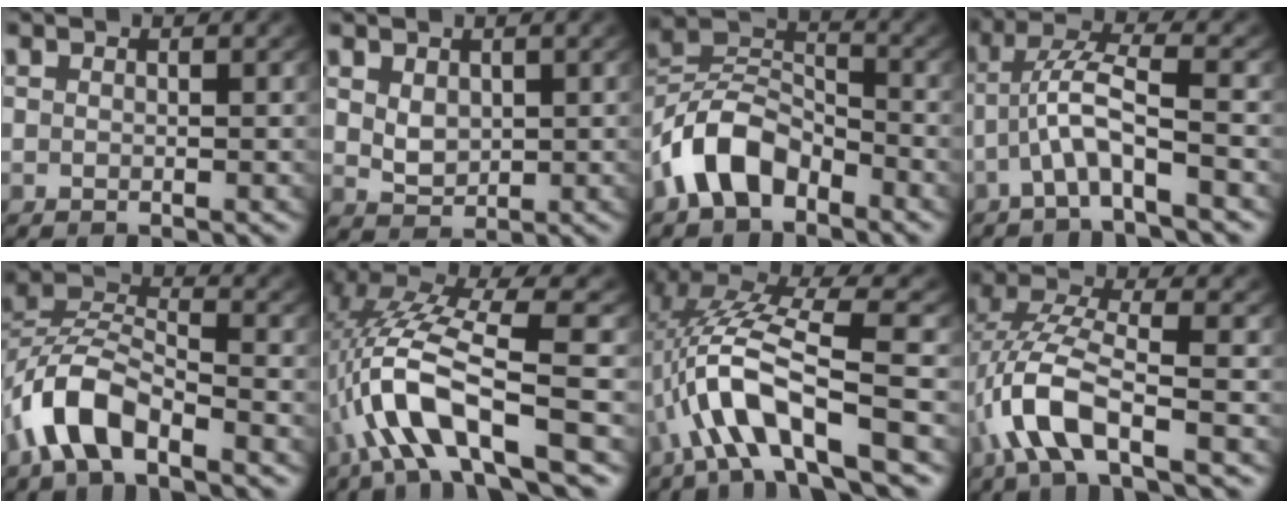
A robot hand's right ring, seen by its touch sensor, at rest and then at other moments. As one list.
[{"total": 2.6, "force": [0.5, 1.9, 1.6], "torque": [-0.040, -0.020, 0.026]}, {"total": 6.7, "force": [-3.0, 4.5, 3.8], "torque": [-0.077, -0.011, -0.055]}, {"total": 3.9, "force": [-0.9, 1.0, 3.6], "torque": [-0.083, -0.004, -0.013]}, {"total": 5.4, "force": [-2.4, 3.2, 3.6], "torque": [-0.084, -0.012, -0.045]}, {"total": 8.1, "force": [-0.9, 3.4, 7.3], "torque": [-0.183, -0.016, -0.007]}, {"total": 7.0, "force": [-0.7, 2.5, 6.5], "torque": [-0.153, -0.007, -0.005]}, {"total": 5.7, "force": [-1.4, 2.4, 4.9], "torque": [-0.135, -0.021, -0.014]}]